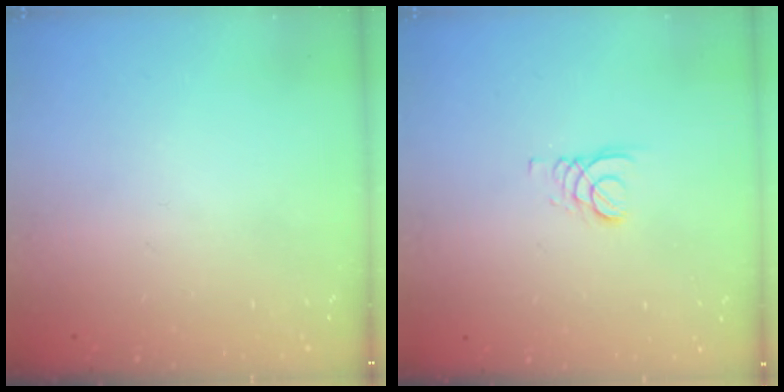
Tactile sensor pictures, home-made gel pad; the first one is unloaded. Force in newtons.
{"total": 2.4, "press": 2.4, "slide": 0.2}